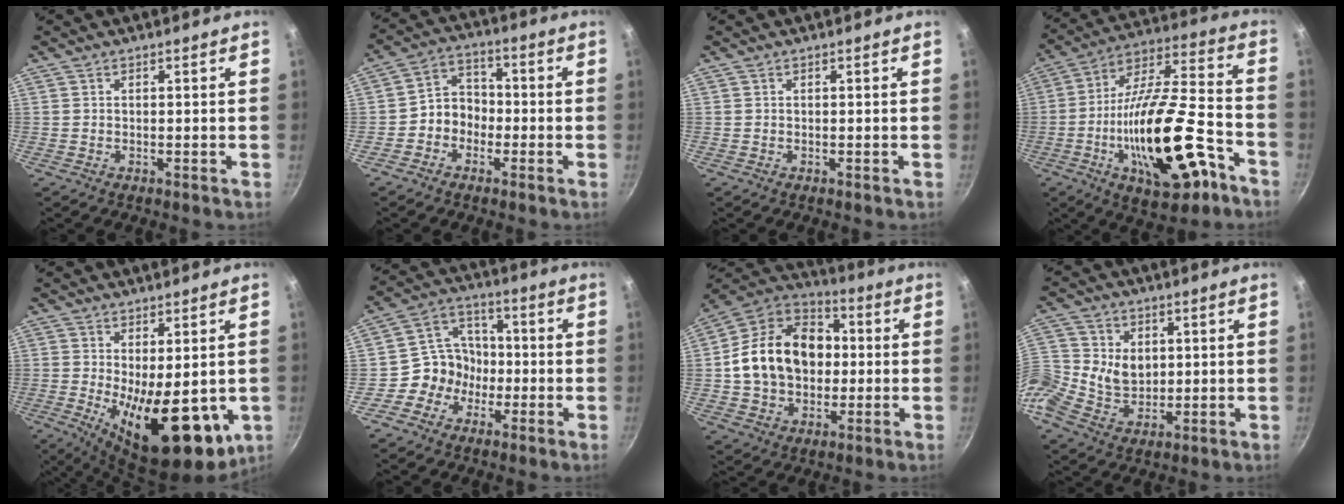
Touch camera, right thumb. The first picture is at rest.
{"total": 6.3, "force": [-2.1, 5.2, 2.7], "torque": [-0.007, 0.035, -0.047]}
{"total": 0.0}
{"total": 24.9, "force": [-9.5, 9.4, 21.0], "torque": [-0.331, 0.048, -0.150]}
{"total": 16.1, "force": [-2.2, 7.2, 14.2], "torque": [-0.182, -0.027, -0.015]}
{"total": 8.9, "force": [-2.6, 7.9, 3.1], "torque": [-0.006, 0.045, -0.060]}
{"total": 19.6, "force": [0.5, 15.0, 12.7], "torque": [-0.190, 0.036, -0.001]}
{"total": 14.6, "force": [0.5, 12.4, 7.8], "torque": [-0.177, 0.023, 0.007]}